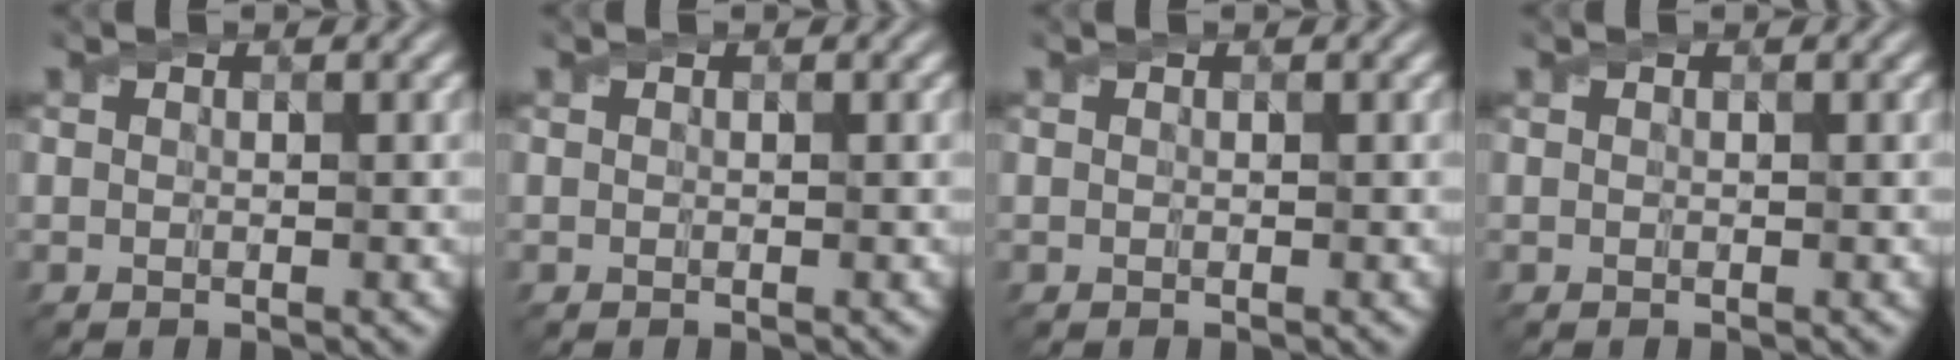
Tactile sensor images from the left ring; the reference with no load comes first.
{"total": 0.0}
{"total": 0.0}
{"total": 0.0}